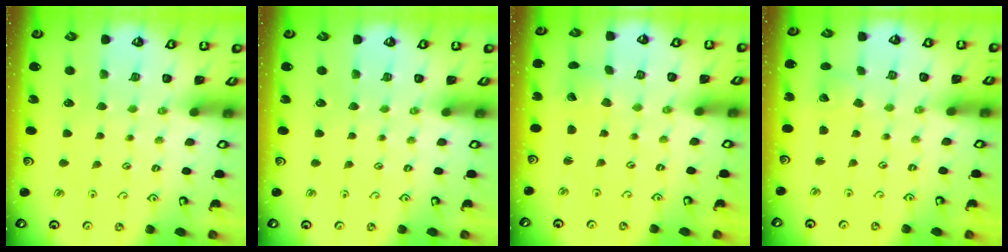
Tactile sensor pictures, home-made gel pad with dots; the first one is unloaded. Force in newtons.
{"total": 0.0}
{"total": 0.0}
{"total": 2.8, "press": 2.8, "slide": 0.0}